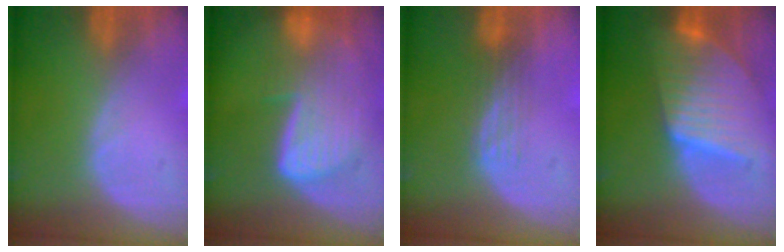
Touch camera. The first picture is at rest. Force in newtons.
{"total": 8.6, "press": 7.7, "slide": 3.8}
{"total": 3.0, "press": 2.7, "slide": 1.3}
{"total": 9.7, "press": 9.6, "slide": 0.6}